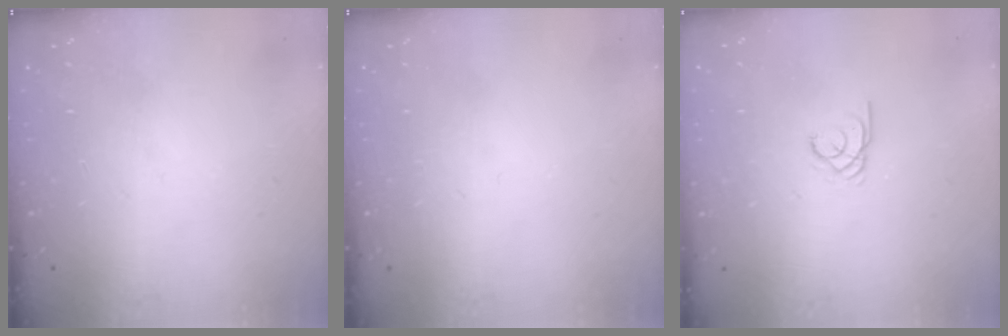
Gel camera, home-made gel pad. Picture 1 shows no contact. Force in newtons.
{"total": 0.0}
{"total": 1.9, "press": 1.9, "slide": 0.0}